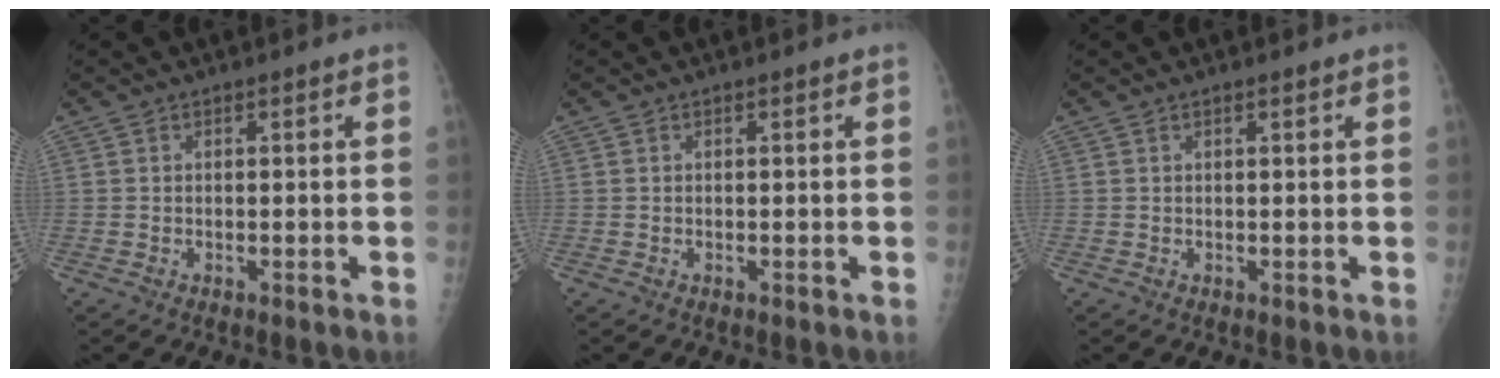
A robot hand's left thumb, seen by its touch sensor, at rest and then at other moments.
{"total": 0.0}
{"total": 0.6, "force": [0.5, 0.2, 0.3], "torque": [-0.007, -0.002, 0.008]}